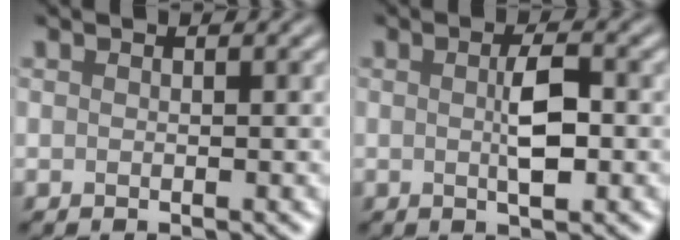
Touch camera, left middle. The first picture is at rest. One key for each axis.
{"total": 2.6, "fx": -0.3, "fy": 0.5, "fz": 2.6, "tx": -0.053, "ty": 0.001, "tz": 0.001}